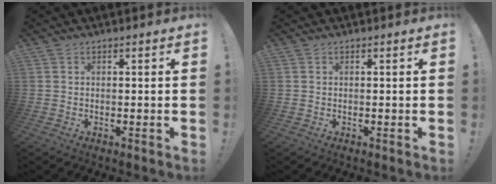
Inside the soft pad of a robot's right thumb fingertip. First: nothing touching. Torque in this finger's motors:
{"motor_torque": [-0.14, 0.13, -0.09, 0.09, 0.00]}